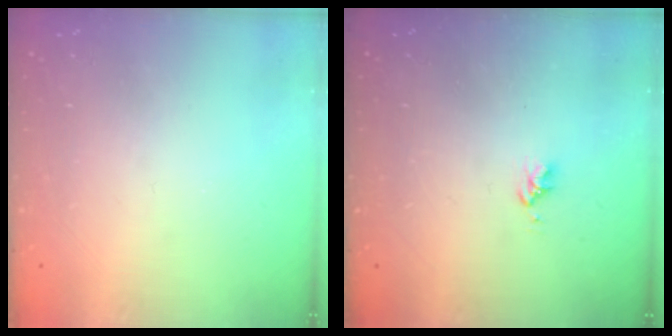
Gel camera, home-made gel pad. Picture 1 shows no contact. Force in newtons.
{"total": 2.6, "press": 2.6, "slide": 0.4}